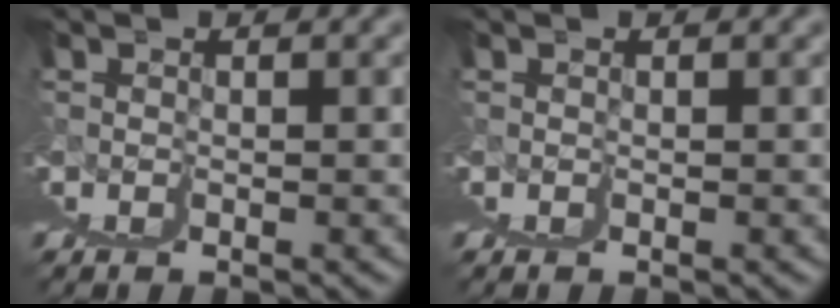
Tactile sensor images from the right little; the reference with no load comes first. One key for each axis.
{"total": 0.0}